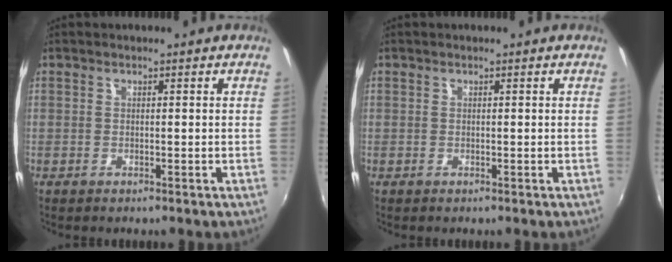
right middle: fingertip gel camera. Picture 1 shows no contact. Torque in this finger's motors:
{"motor_torque": [0.00, 0.00, 0.00, 0.01]}